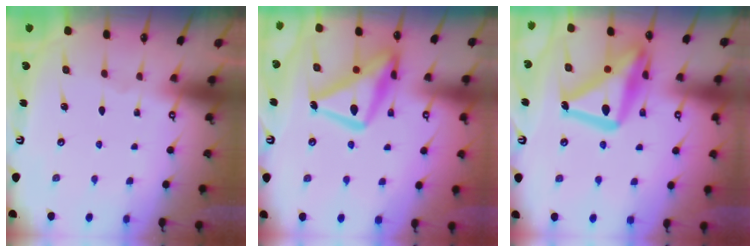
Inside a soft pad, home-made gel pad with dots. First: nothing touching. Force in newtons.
{"total": 17.9, "press": 17.9, "slide": 1.5}
{"total": 20.8, "press": 20.7, "slide": 1.8}